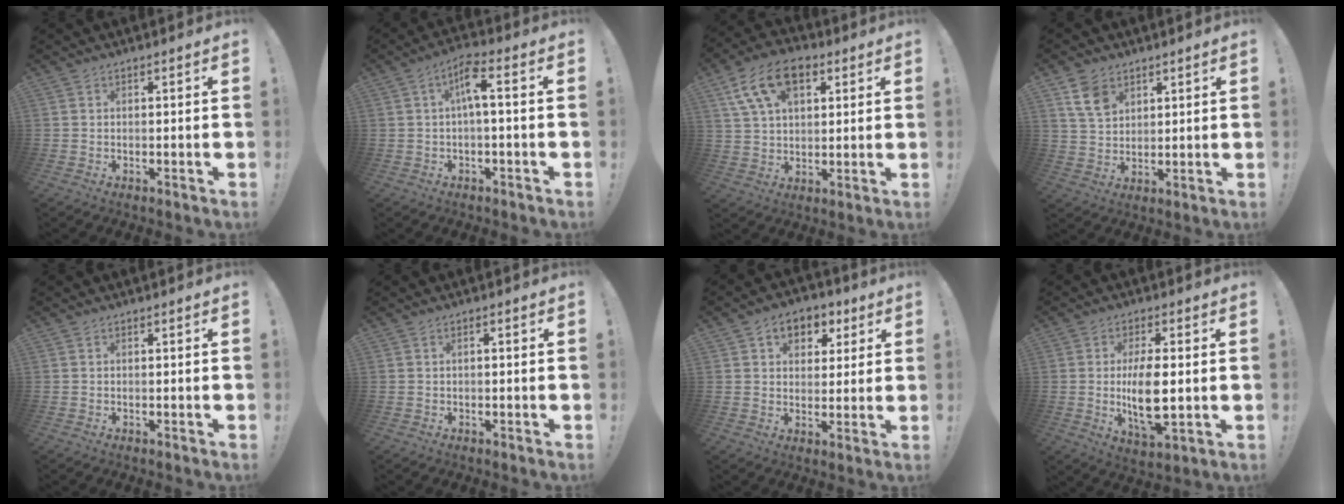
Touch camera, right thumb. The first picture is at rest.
{"total": 6.8, "force": [0.8, 1.5, 6.6], "torque": [-0.117, 0.004, 0.008]}
{"total": 14.9, "force": [6.8, 9.2, 9.6], "torque": [-0.168, -0.016, 0.127]}
{"total": 8.3, "force": [4.8, 5.6, 3.9], "torque": [-0.060, -0.018, 0.094]}
{"total": 0.0}
{"total": 0.7, "force": [-0.3, 0.1, 0.7], "torque": [-0.015, 0.002, -0.006]}
{"total": 8.6, "force": [3.8, 6.6, 4.0], "torque": [-0.052, -0.012, 0.073]}
{"total": 11.3, "force": [0.0, 4.9, 10.2], "torque": [-0.190, -0.019, -0.006]}